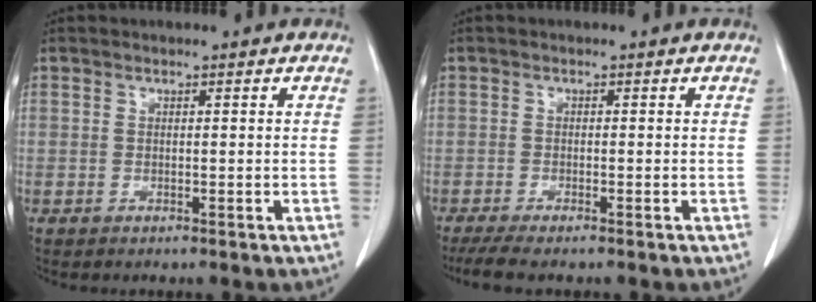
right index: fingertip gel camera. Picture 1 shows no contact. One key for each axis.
{"total": 4.5, "fx": -3.7, "fy": 0.3, "fz": 2.7, "tx": -0.042, "ty": -0.011, "tz": -0.060}